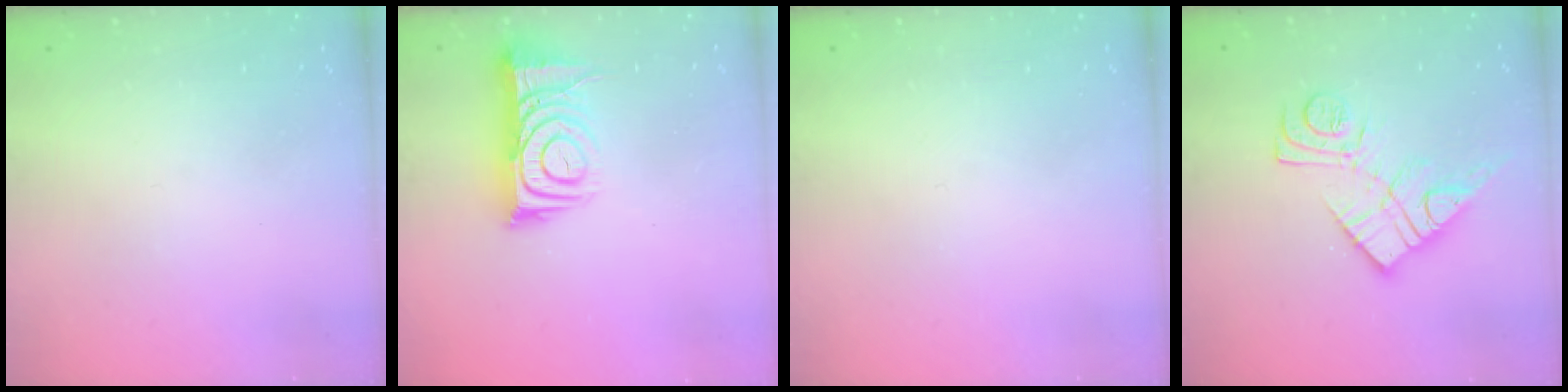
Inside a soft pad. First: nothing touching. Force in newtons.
{"total": 11.5, "press": 11.4, "slide": 1.1}
{"total": 0.0}
{"total": 13.5, "press": 13.5, "slide": 0.8}